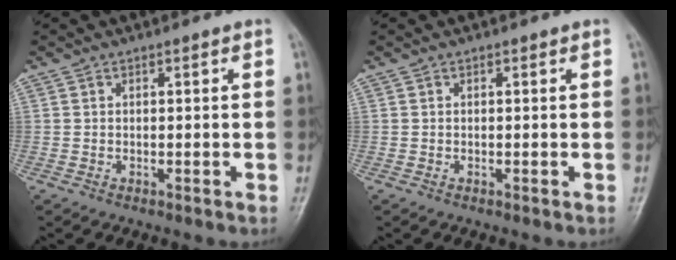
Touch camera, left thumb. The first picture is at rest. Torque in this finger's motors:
{"motor_torque": [0.01, -0.01, -0.02, -0.02, 0.00]}